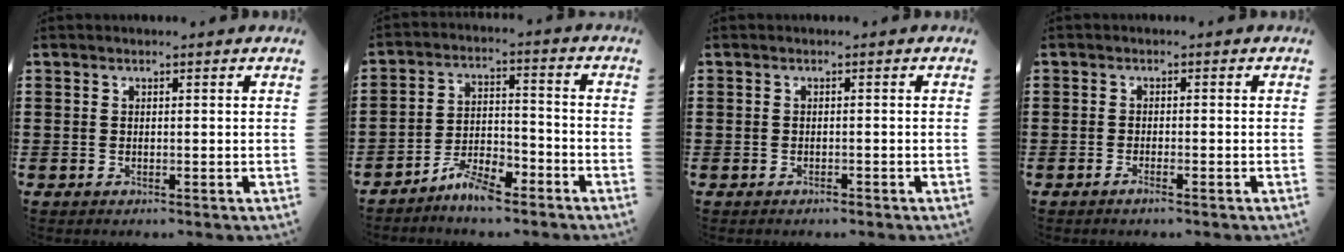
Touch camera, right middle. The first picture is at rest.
{"total": 5.9, "force": [-5.2, 1.4, 2.4], "torque": [-0.061, 0.004, -0.104]}
{"total": 0.5, "force": [-0.5, 0.1, 0.2], "torque": [-0.005, -0.001, -0.010]}
{"total": 1.1, "force": [-0.8, 0.0, 0.8], "torque": [-0.015, -0.005, -0.014]}